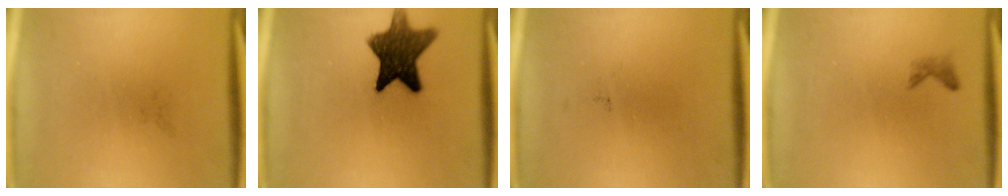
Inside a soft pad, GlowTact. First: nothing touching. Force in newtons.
{"total": 11.3}
{"total": 0.0}
{"total": 0.8}